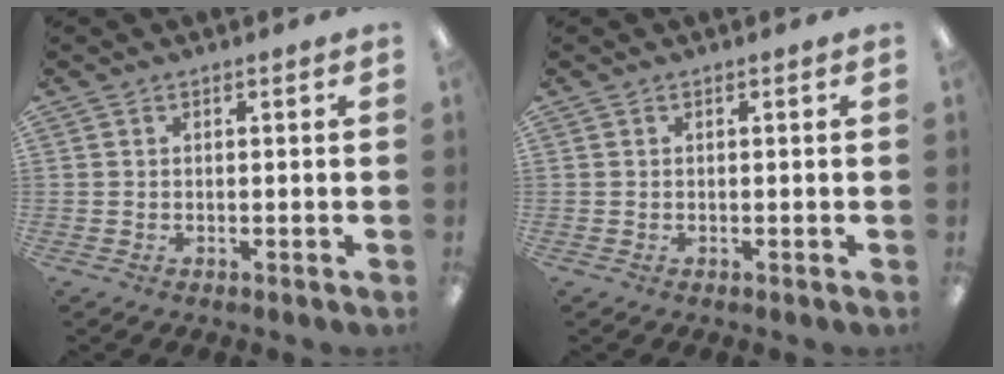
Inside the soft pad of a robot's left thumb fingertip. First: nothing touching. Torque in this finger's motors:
{"motor_torque": [-0.01, 0.01, -0.12, 0.06, 0.00]}